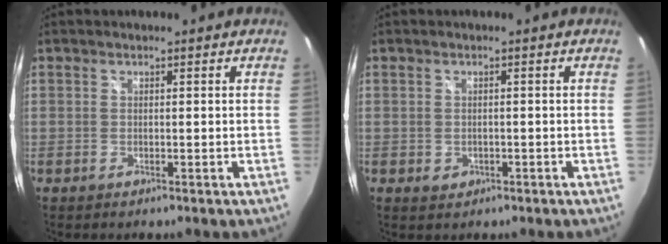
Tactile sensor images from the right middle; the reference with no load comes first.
{"total": 2.0, "force": [-0.6, 1.7, 0.8], "torque": [-0.014, -0.002, -0.007]}